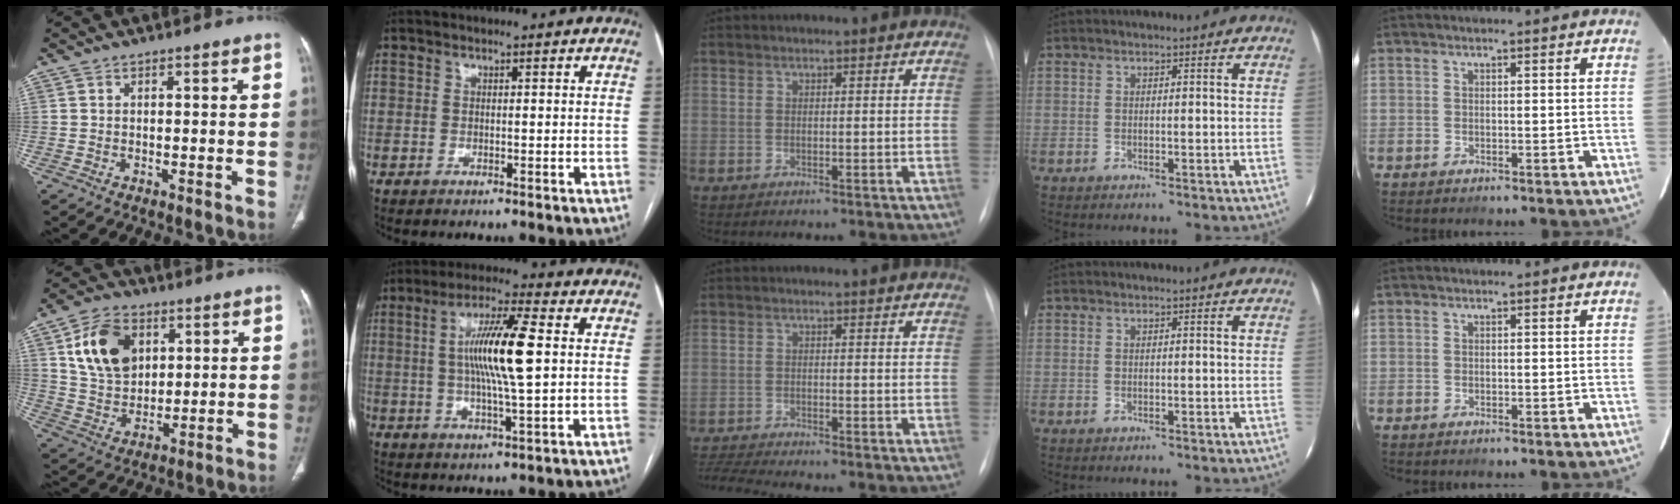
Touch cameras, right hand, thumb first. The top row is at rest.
{"thumb": {"total": 13.3, "force": [4.9, 9.2, 8.3], "torque": [-0.124, -0.014, 0.095]}, "index": {"total": 11.9, "force": [1.5, 0.9, 11.8], "torque": [-0.218, 0.003, 0.025]}, "middle": {"total": 4.8, "force": [-4.4, -1.2, 1.2], "torque": [-0.027, -0.016, -0.078]}}